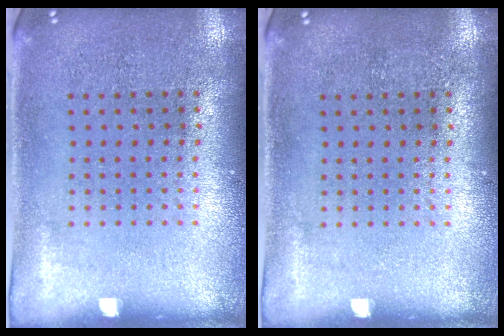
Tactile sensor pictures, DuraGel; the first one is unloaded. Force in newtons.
{"total": 0.0}